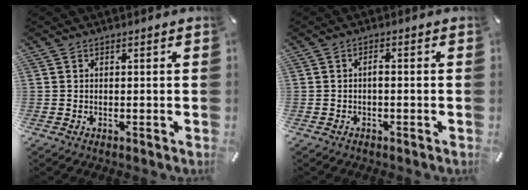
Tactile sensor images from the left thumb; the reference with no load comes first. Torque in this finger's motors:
{"motor_torque": [-0.09, -0.34, -0.05, 0.02, 0.01]}